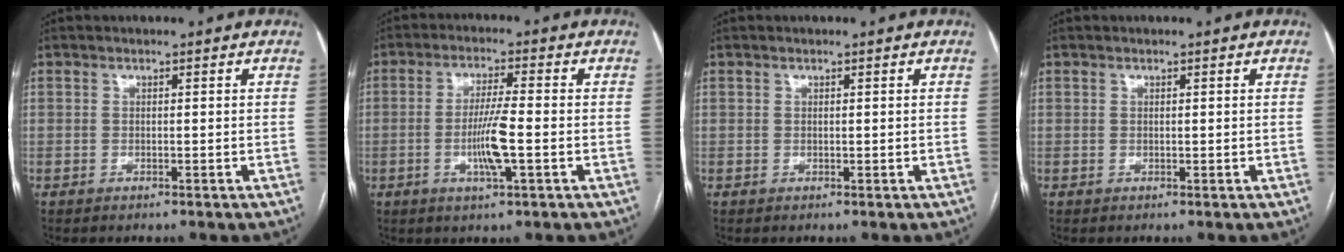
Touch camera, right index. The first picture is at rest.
{"total": 6.5, "force": [-1.5, 0.1, 6.3], "torque": [-0.117, -0.006, -0.027]}
{"total": 0.0}
{"total": 0.0}